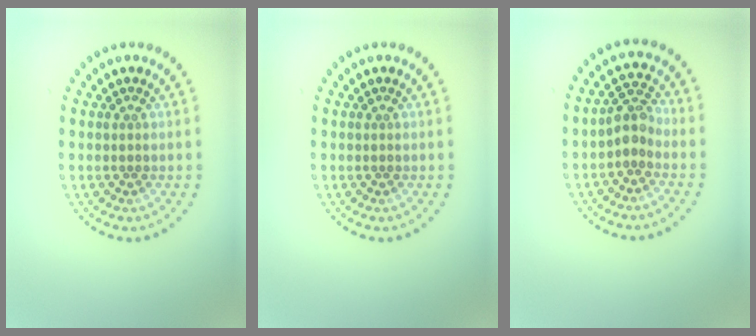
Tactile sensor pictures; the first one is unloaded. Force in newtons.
{"total": 0.0}
{"total": 2.1, "press": 1.8, "slide": 1.2}